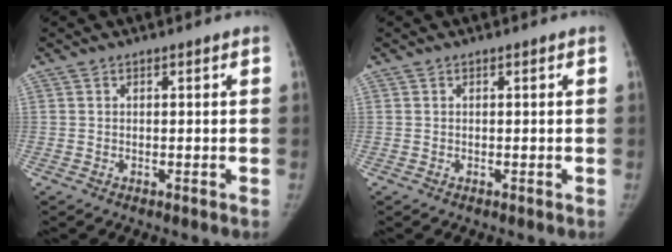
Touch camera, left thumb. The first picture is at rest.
{"total": 0.0}